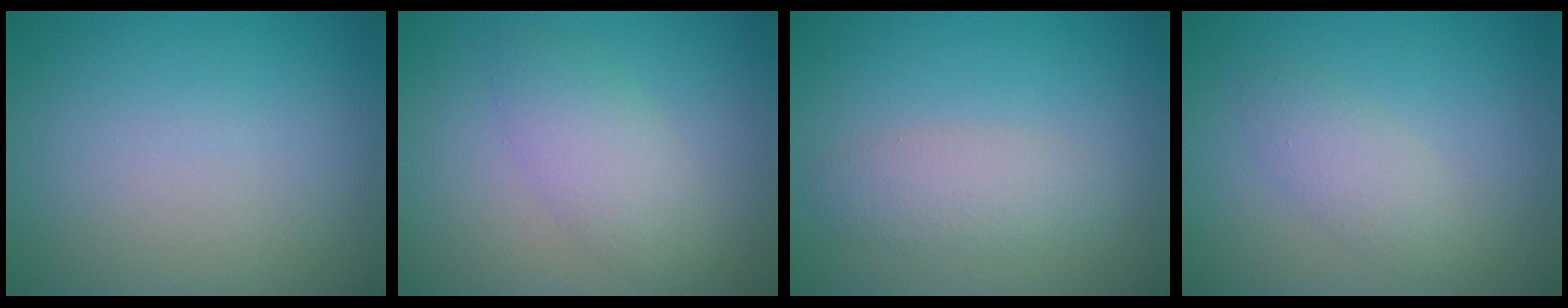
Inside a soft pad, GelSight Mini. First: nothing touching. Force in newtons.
{"total": 3.2, "press": 3.2, "slide": 0.1}
{"total": 2.6, "press": 2.6, "slide": 0.2}
{"total": 2.1, "press": 2.1, "slide": 0.1}